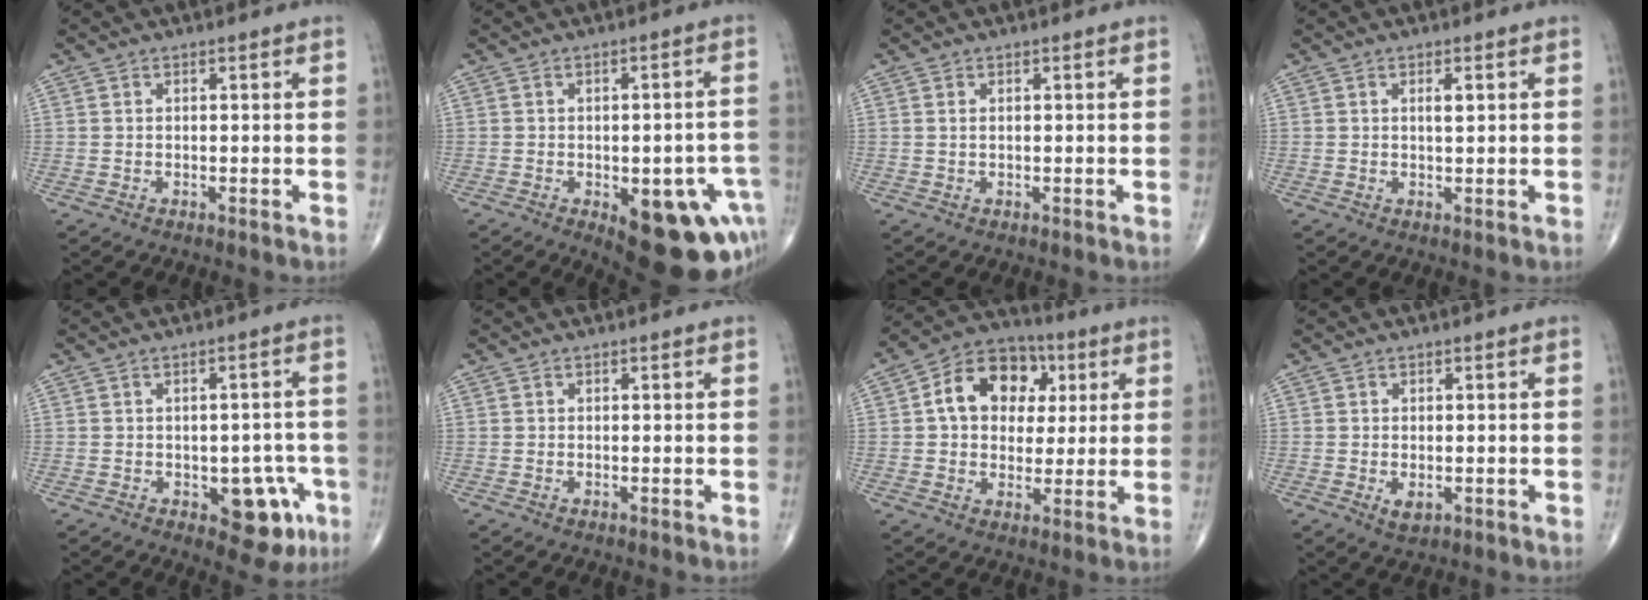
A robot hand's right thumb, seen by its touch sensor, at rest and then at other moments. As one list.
[{"total": 17.6, "force": [-6.9, 7.8, 14.2], "torque": [-0.114, 0.022, -0.067]}, {"total": 0.5, "force": [0.2, 0.2, 0.4], "torque": [-0.009, 0.004, 0.005]}, {"total": 1.7, "force": [0.5, 0.3, 1.5], "torque": [-0.027, -0.002, 0.008]}, {"total": 8.9, "force": [-3.4, 4.8, 6.7], "torque": [-0.041, 0.014, -0.035]}, {"total": 0.0}, {"total": 13.6, "force": [3.0, 10.4, 8.3], "torque": [-0.097, 0.010, 0.040]}, {"total": 2.2, "force": [-0.6, 1.2, 1.8], "torque": [-0.026, -0.004, -0.005]}]